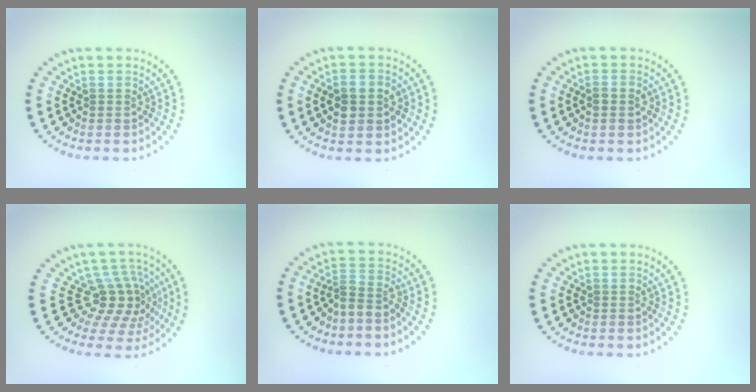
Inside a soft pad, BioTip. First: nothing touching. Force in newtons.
{"total": 3.8, "press": 3.8, "slide": 0.2}
{"total": 1.4, "press": 1.3, "slide": 0.4}
{"total": 4.1, "press": 3.0, "slide": 2.8}
{"total": 2.0, "press": 1.4, "slide": 1.4}
{"total": 0.0}